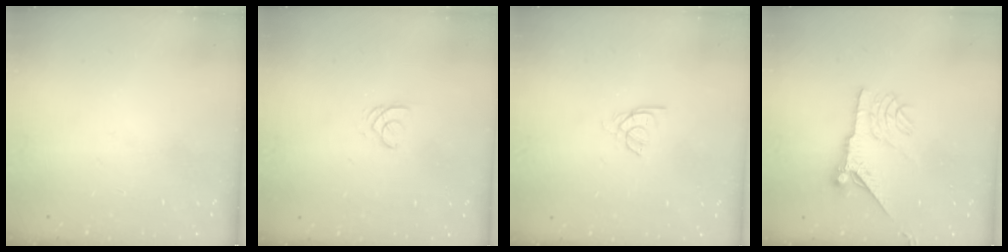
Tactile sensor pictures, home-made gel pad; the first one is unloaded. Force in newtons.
{"total": 1.7, "press": 1.7, "slide": 0.2}
{"total": 2.2, "press": 2.1, "slide": 0.4}
{"total": 10.1, "press": 10.1, "slide": 0.3}